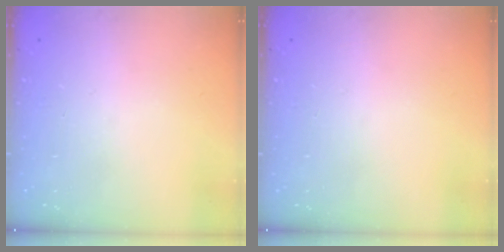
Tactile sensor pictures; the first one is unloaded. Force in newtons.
{"total": 0.0}